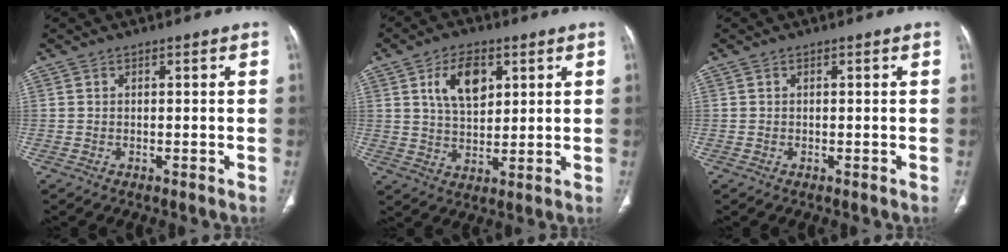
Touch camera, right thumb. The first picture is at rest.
{"total": 9.3, "force": [3.5, 5.4, 6.7], "torque": [-0.095, -0.014, 0.066]}
{"total": 0.0}